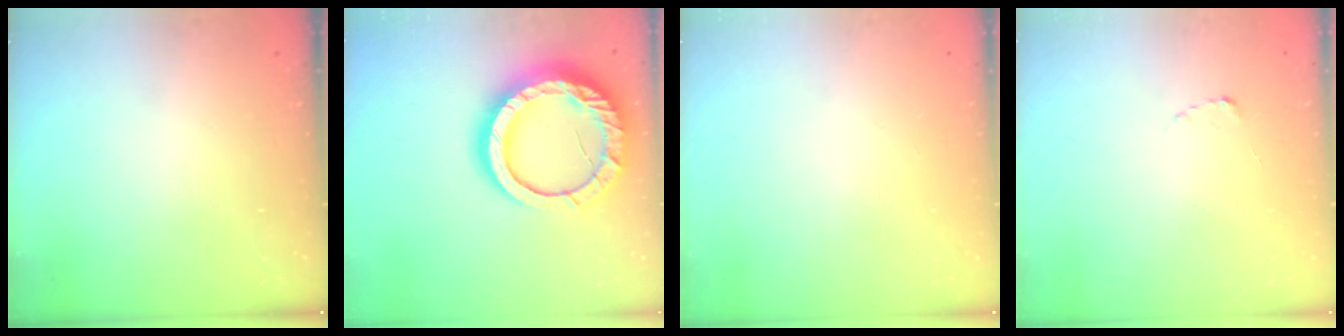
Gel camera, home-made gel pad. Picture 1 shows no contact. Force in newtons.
{"total": 22.6, "press": 22.5, "slide": 2.2}
{"total": 0.0}
{"total": 1.8, "press": 1.7, "slide": 0.3}